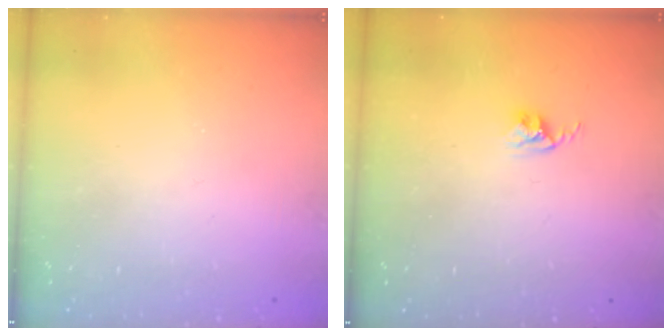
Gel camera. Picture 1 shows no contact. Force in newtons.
{"total": 2.6, "press": 2.6, "slide": 0.4}